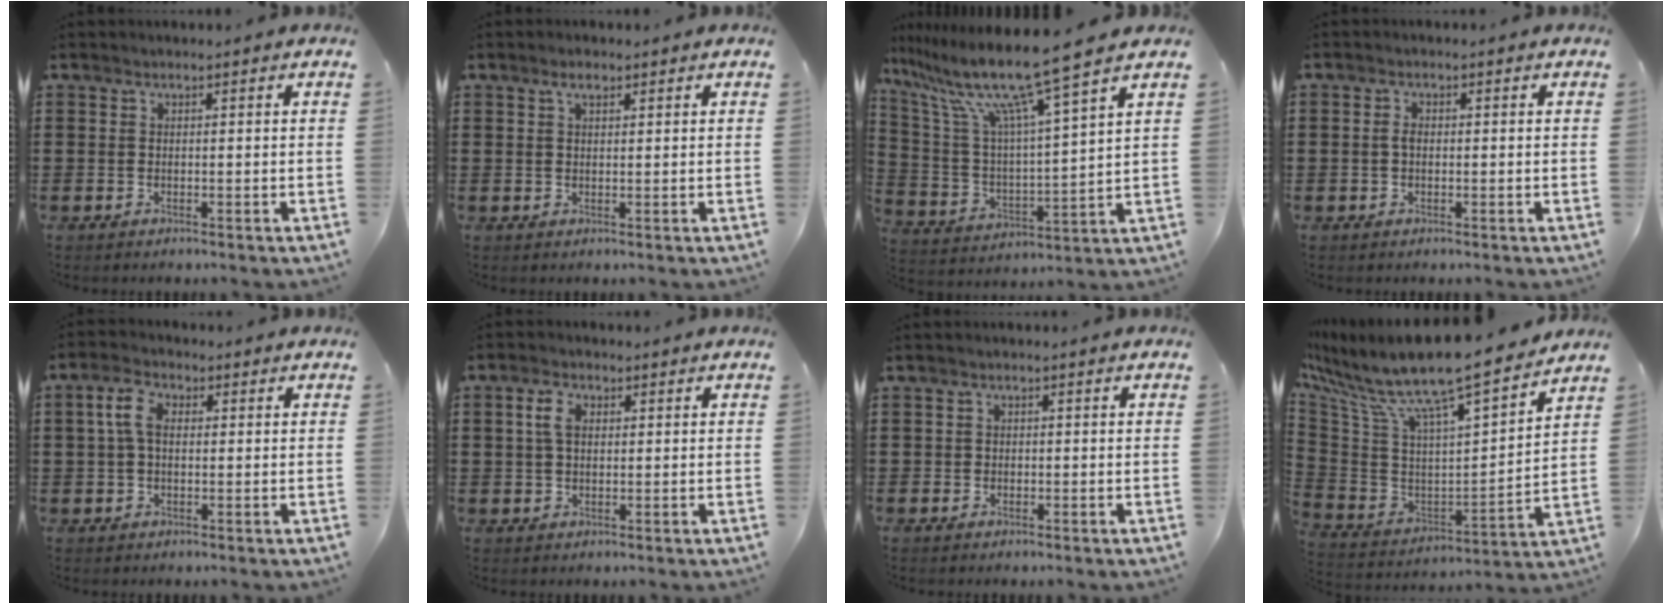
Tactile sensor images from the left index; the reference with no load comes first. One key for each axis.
{"total": 2.0, "fx": 1.2, "fy": 0.8, "fz": 1.4, "tx": -0.031, "ty": 0.005, "tz": 0.021}
{"total": 11.8, "fx": 9.3, "fy": -0.6, "fz": 7.3, "tx": -0.179, "ty": -0.061, "tz": 0.148}
{"total": 1.6, "fx": -0.1, "fy": 0.9, "fz": 1.3, "tx": -0.027, "ty": 0.003, "tz": -0.002}
{"total": 5.1, "fx": 1.0, "fy": 2.9, "fz": 4.0, "tx": -0.093, "ty": 0.011, "tz": 0.014}
{"total": 3.8, "fx": 1.0, "fy": 2.3, "fz": 2.8, "tx": -0.062, "ty": 0.011, "tz": 0.017}
{"total": 0.9, "fx": 0.0, "fy": 0.8, "fz": 0.2, "tx": -0.007, "ty": 0.005, "tz": -0.001}
{"total": 11.2, "fx": 9.7, "fy": 0.4, "fz": 5.6, "tx": -0.146, "ty": -0.080, "tz": 0.159}